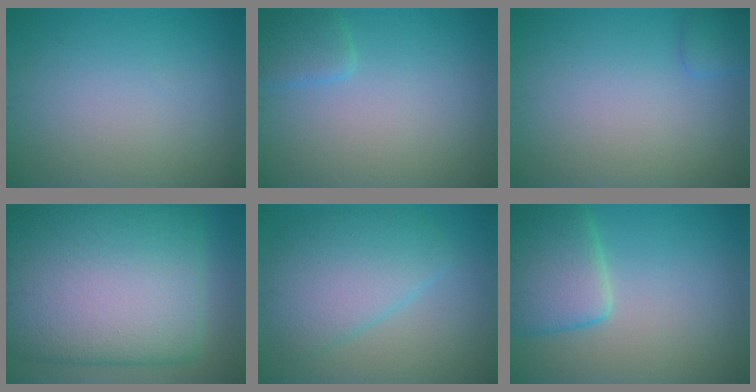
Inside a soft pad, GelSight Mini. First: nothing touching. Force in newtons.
{"total": 1.8, "press": 1.8, "slide": 0.2}
{"total": 1.3, "press": 1.3, "slide": 0.1}
{"total": 20.1, "press": 20.1, "slide": 0.5}
{"total": 5.8, "press": 5.8, "slide": 0.1}
{"total": 5.7, "press": 5.7, "slide": 0.7}